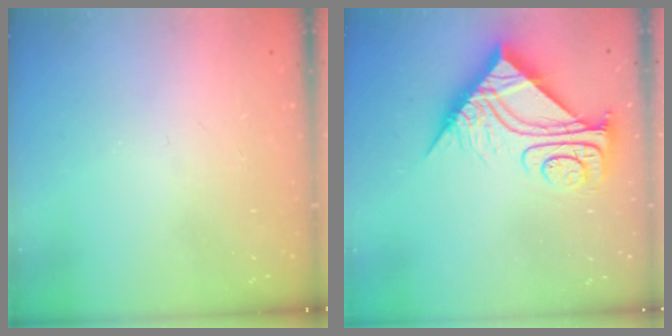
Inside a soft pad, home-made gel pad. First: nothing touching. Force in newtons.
{"total": 10.4, "press": 10.4, "slide": 1.1}